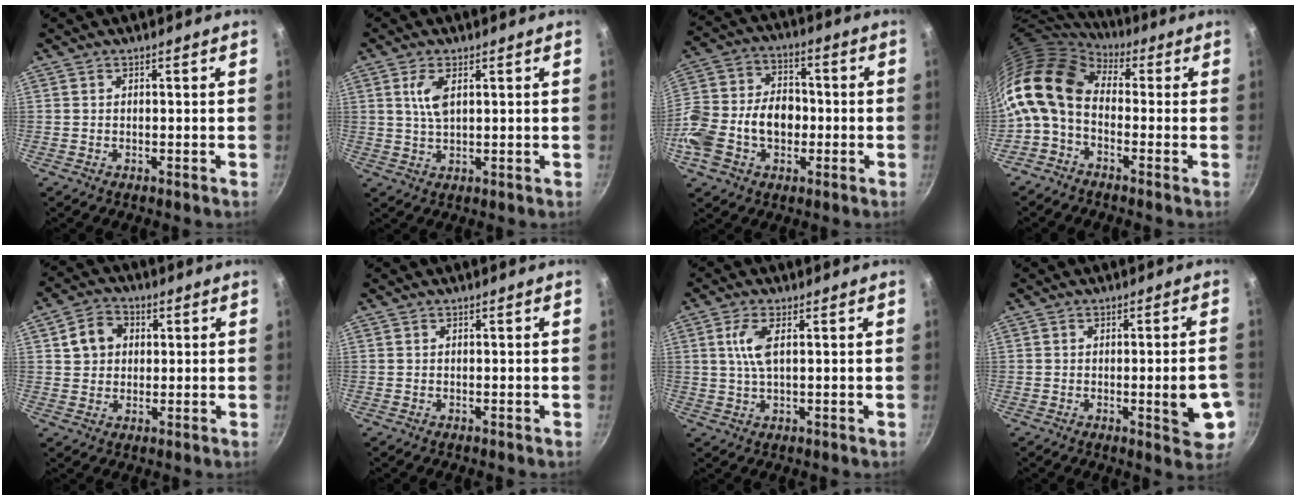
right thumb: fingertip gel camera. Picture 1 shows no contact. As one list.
[{"total": 4.5, "force": [1.5, 2.0, 3.8], "torque": [-0.076, -0.004, 0.033]}, {"total": 16.8, "force": [-3.4, 11.8, 11.5], "torque": [-0.203, 0.040, -0.069]}, {"total": 13.7, "force": [0.0, 9.1, 10.3], "torque": [-0.198, 0.024, -0.022]}, {"total": 6.9, "force": [1.9, 5.7, 3.3], "torque": [-0.035, 0.010, 0.026]}, {"total": 0.0}, {"total": 5.0, "force": [1.3, 1.6, 4.5], "torque": [-0.104, 0.003, 0.027]}, {"total": 7.8, "force": [-1.7, 2.1, 7.3], "torque": [-0.084, -0.001, -0.020]}]